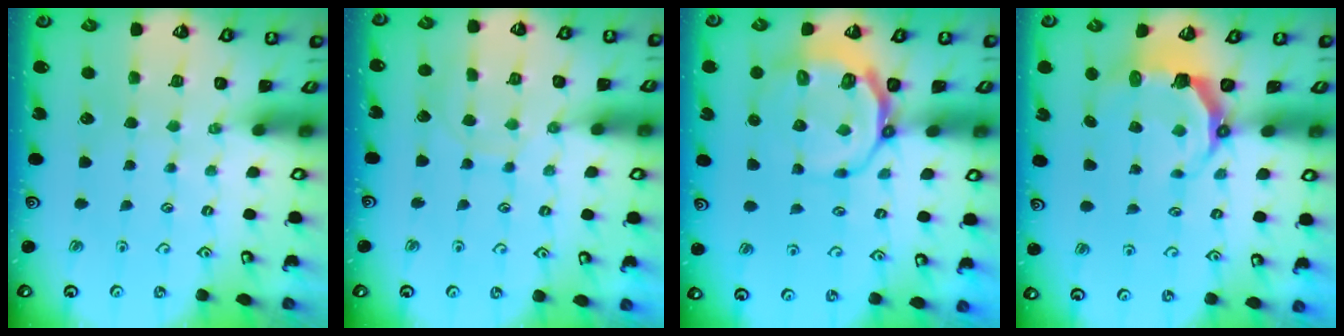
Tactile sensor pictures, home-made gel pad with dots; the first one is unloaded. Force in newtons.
{"total": 6.3, "press": 6.3, "slide": 0.3}
{"total": 8.1, "press": 7.4, "slide": 3.4}
{"total": 6.1, "press": 4.5, "slide": 4.2}